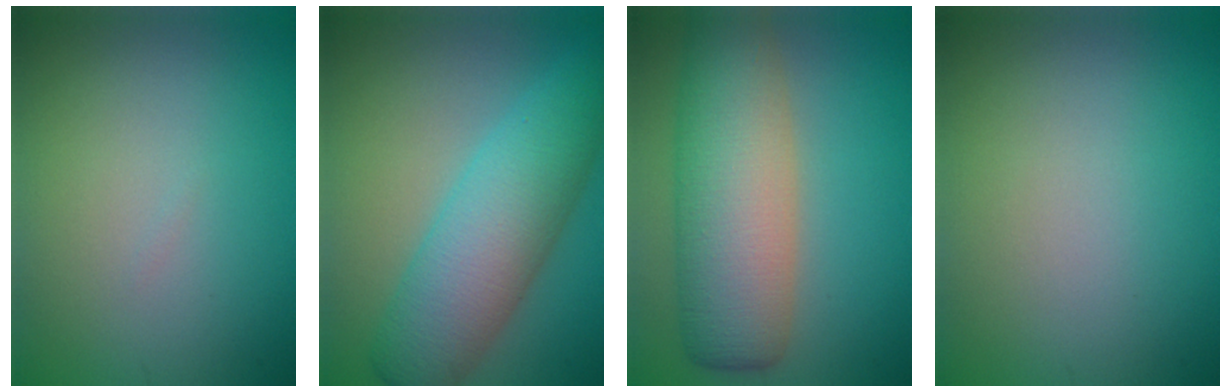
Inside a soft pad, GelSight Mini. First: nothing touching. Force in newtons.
{"total": 6.5, "press": 6.5, "slide": 0.2}
{"total": 9.1, "press": 9.1, "slide": 0.5}
{"total": 0.0}